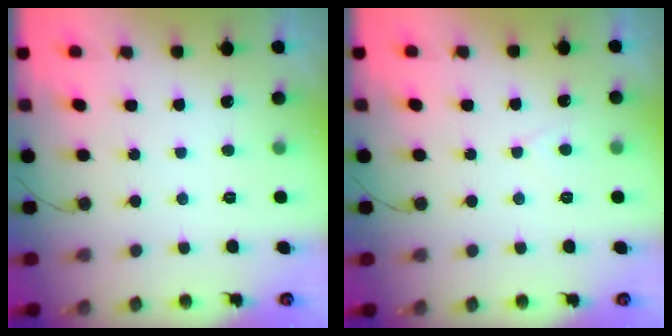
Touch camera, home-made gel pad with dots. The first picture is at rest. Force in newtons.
{"total": 2.6, "press": 2.6, "slide": 0.3}